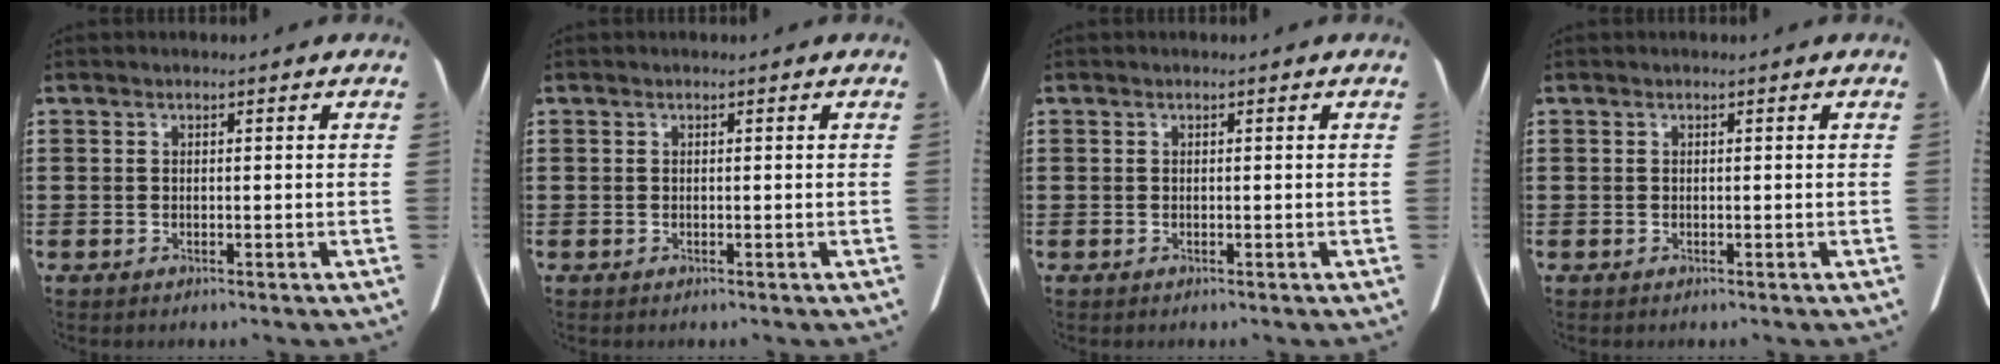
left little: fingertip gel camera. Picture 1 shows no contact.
{"total": 0.0}
{"total": 0.0}
{"total": 0.0}